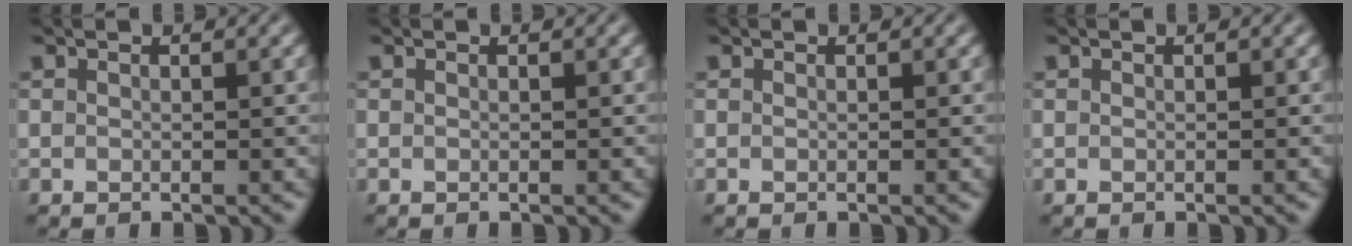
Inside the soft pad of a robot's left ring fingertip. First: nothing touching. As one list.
[{"total": 0.0}, {"total": 0.0}, {"total": 0.0}]